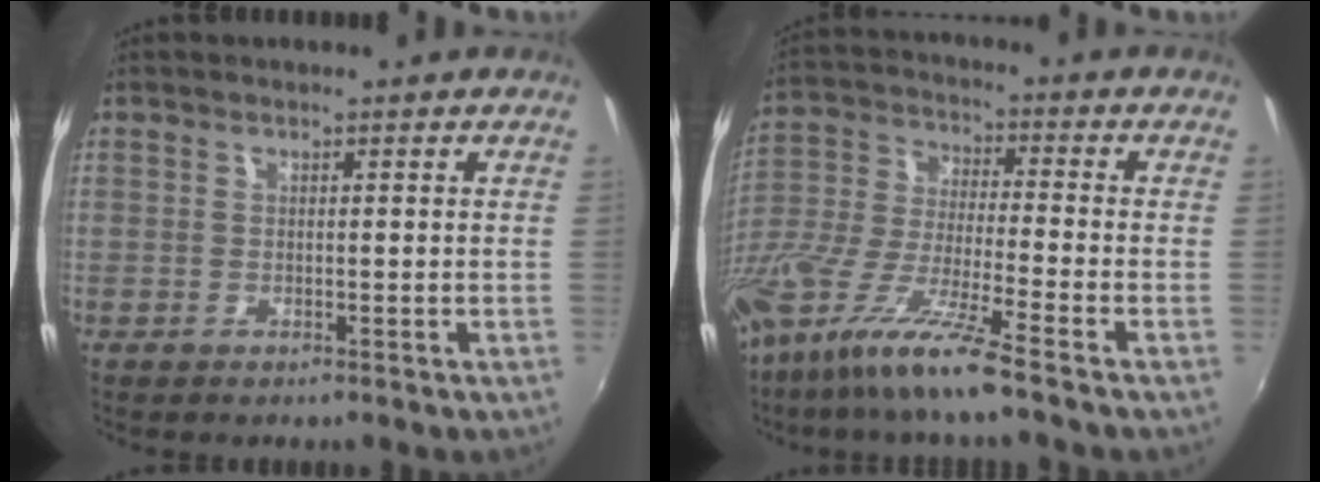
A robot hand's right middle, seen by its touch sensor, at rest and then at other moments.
{"total": 15.2, "force": [-10.8, 0.4, 10.8], "torque": [-0.220, -0.034, -0.210]}